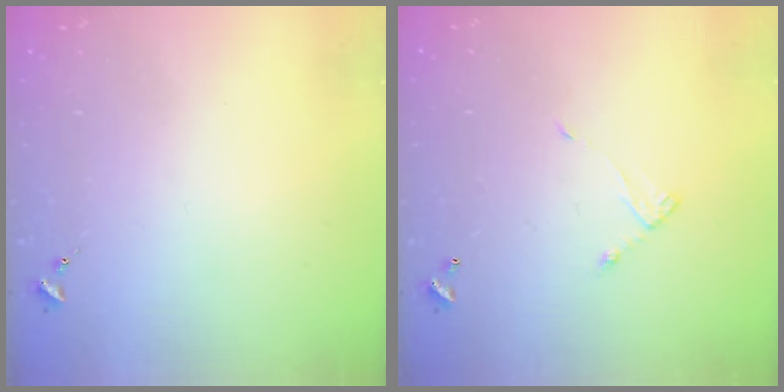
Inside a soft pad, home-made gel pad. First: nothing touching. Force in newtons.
{"total": 4.9, "press": 4.9, "slide": 0.4}